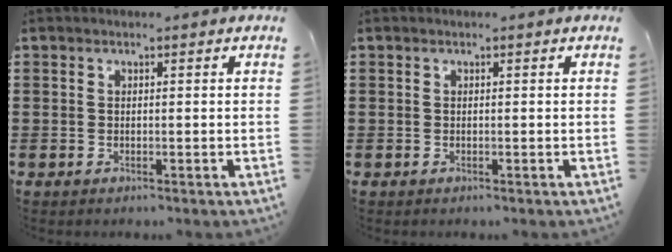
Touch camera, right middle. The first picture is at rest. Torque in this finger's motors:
{"motor_torque": [0.00, 0.00, 0.00, 0.00]}